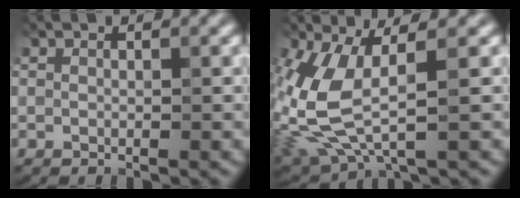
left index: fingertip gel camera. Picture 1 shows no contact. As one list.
[{"total": 7.3, "force": [-0.3, 3.4, 6.5], "torque": [-0.176, -0.012, 0.002]}]